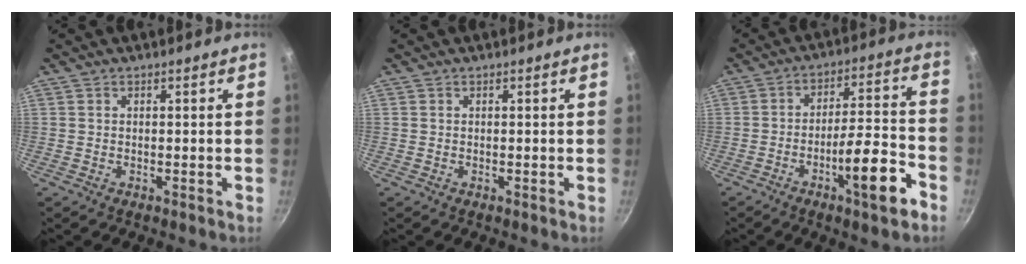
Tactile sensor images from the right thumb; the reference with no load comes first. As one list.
[{"total": 0.0}, {"total": 12.4, "force": [-6.1, 2.7, 10.4], "torque": [-0.143, 0.047, -0.091]}]